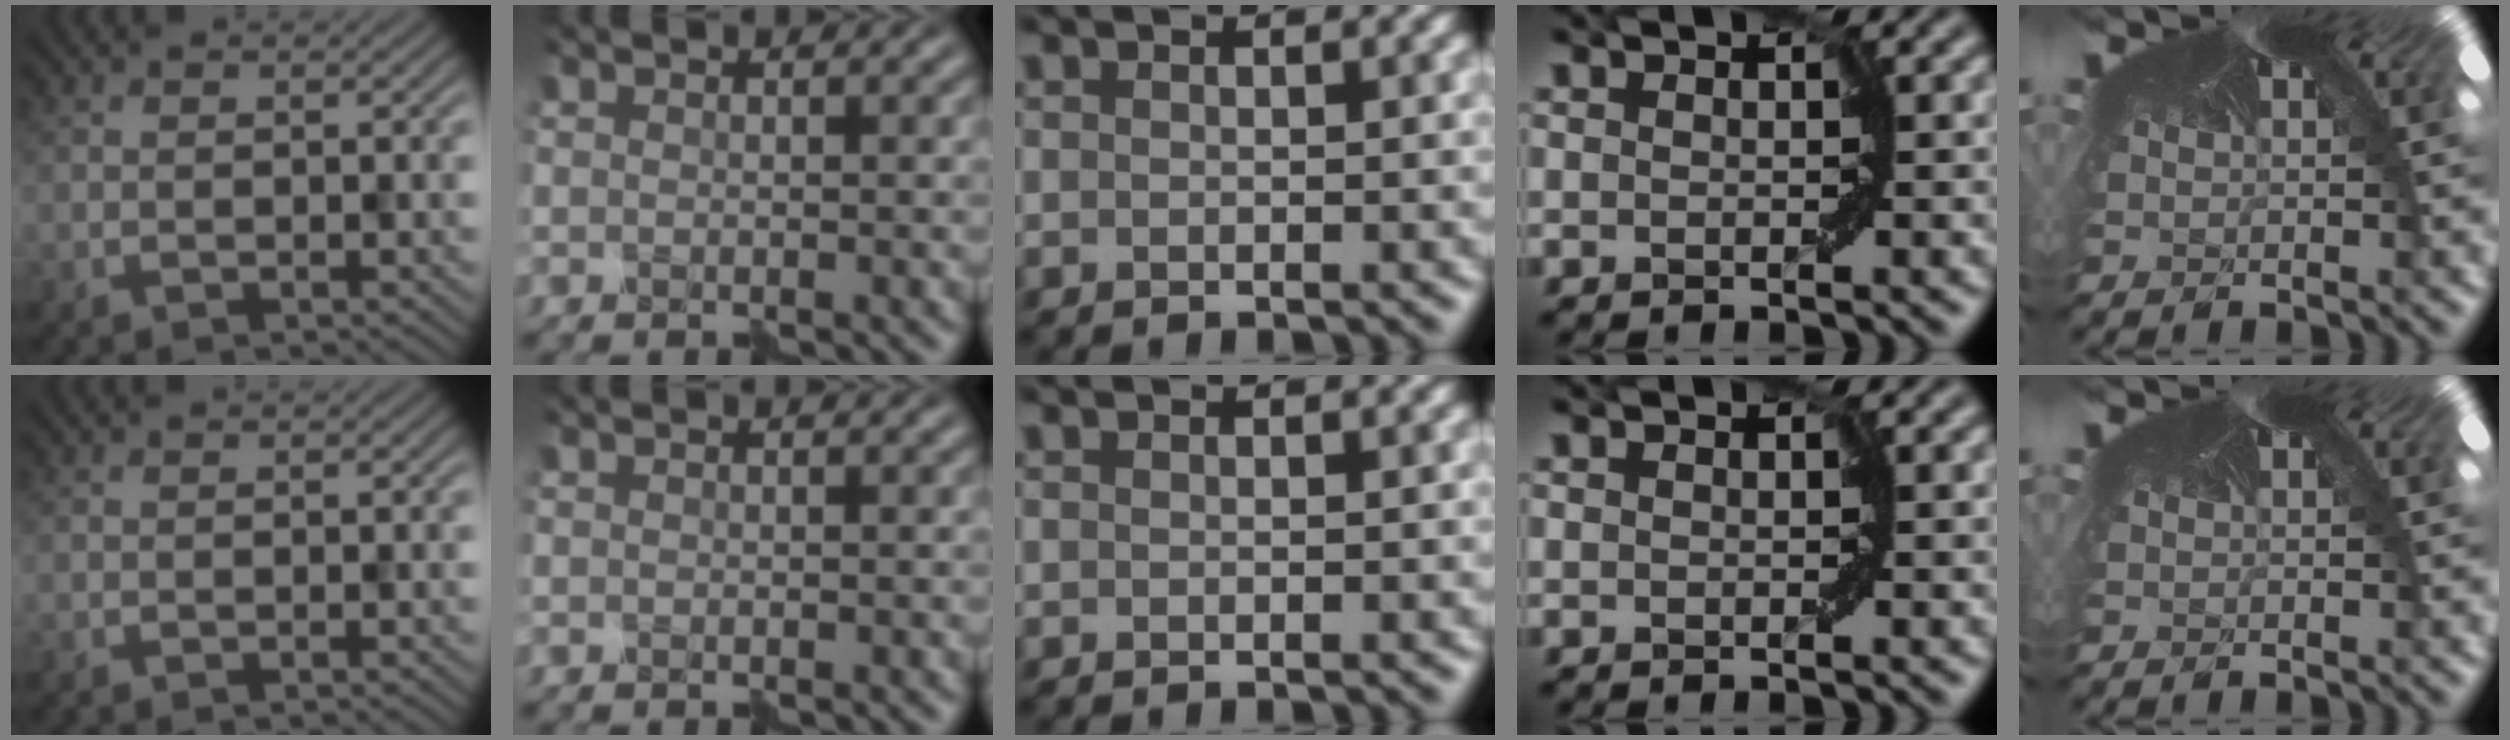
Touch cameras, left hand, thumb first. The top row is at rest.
{}